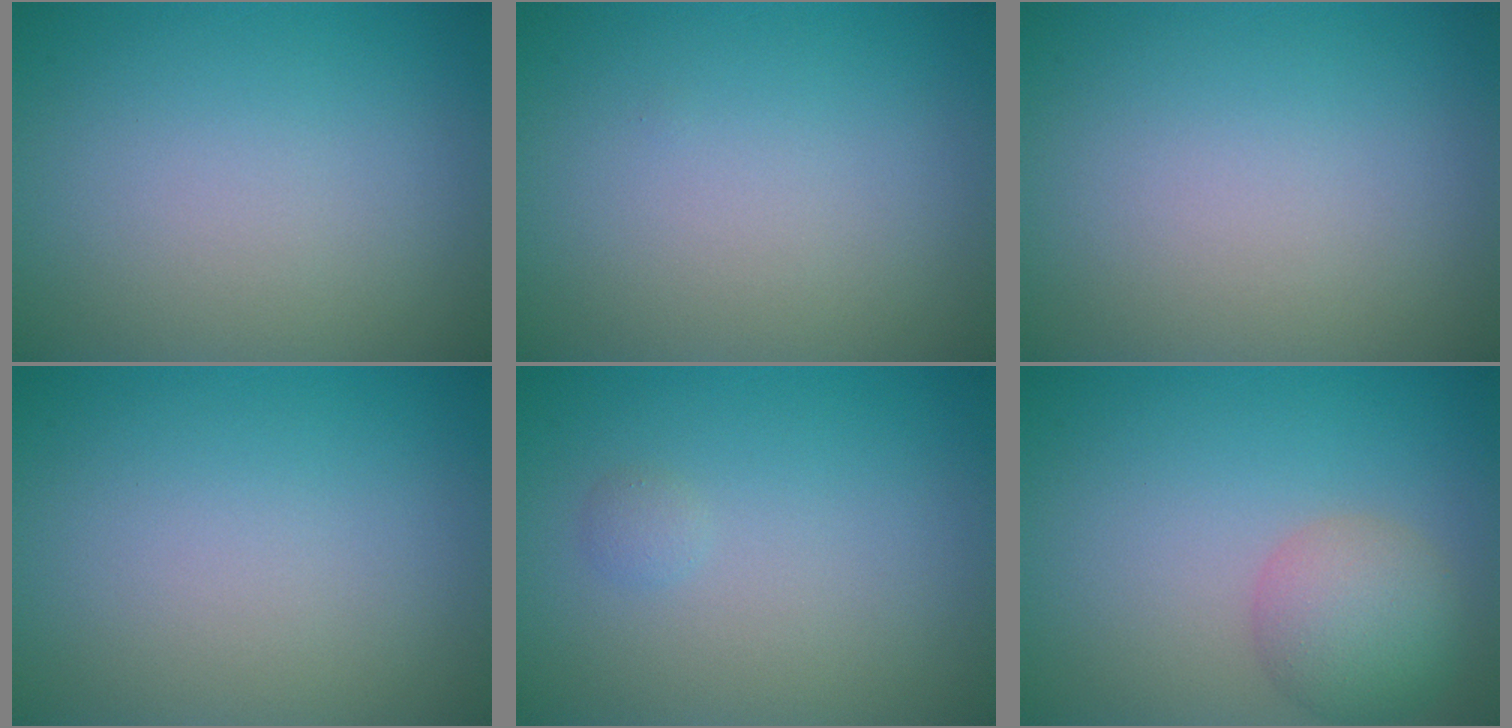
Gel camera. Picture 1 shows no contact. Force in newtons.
{"total": 0.0}
{"total": 0.0}
{"total": 0.0}
{"total": 0.6, "press": 0.6, "slide": 0.0}
{"total": 4.1, "press": 4.1, "slide": 0.3}